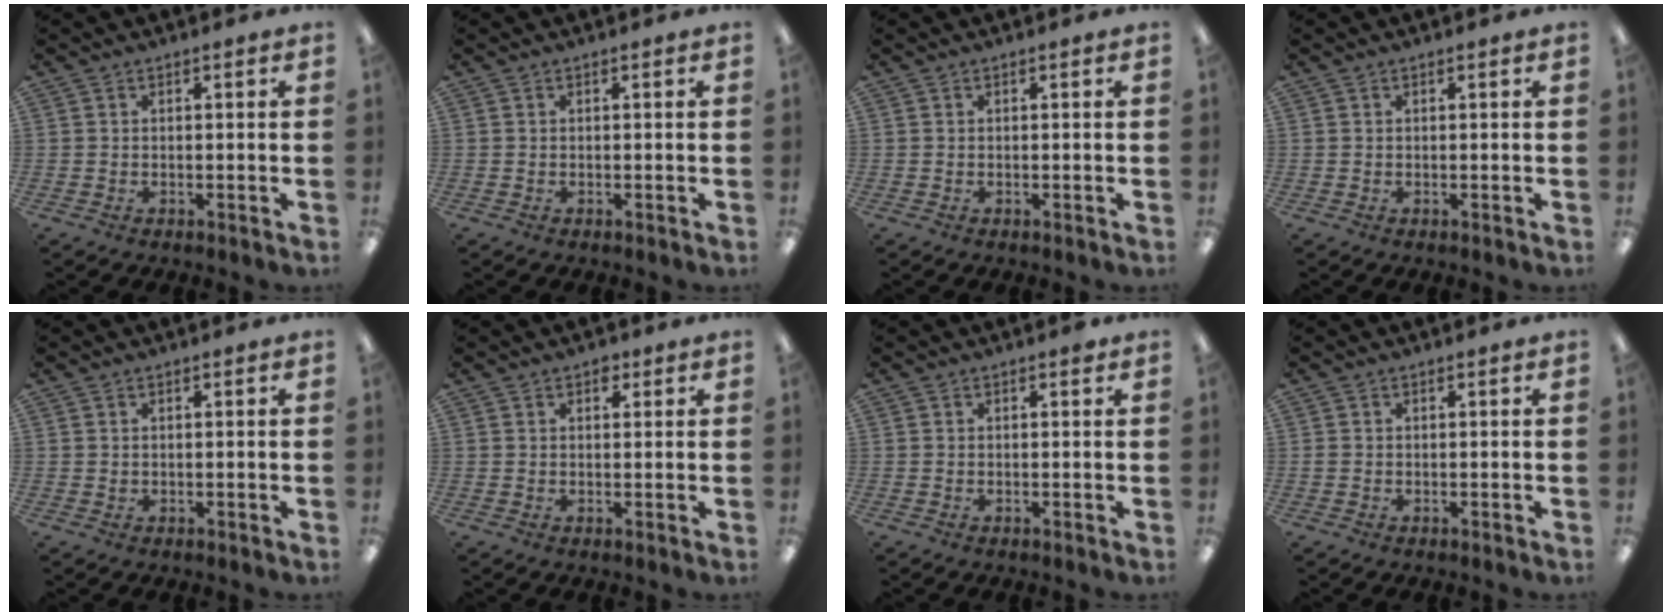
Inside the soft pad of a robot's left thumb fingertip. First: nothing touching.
{"total": 0.0}
{"total": 0.0}
{"total": 0.0}
{"total": 0.6, "force": [0.4, 0.4, 0.1], "torque": [-0.004, 0.002, 0.008]}
{"total": 2.3, "force": [1.5, 1.4, 1.0], "torque": [-0.005, -0.002, 0.023]}
{"total": 0.9, "force": [0.6, 0.3, 0.6], "torque": [-0.005, -0.001, 0.008]}
{"total": 0.6, "force": [0.1, 0.5, 0.2], "torque": [-0.004, 0.004, 0.000]}